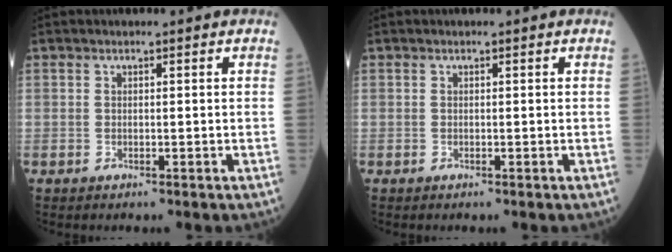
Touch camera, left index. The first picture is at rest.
{"total": 0.0}